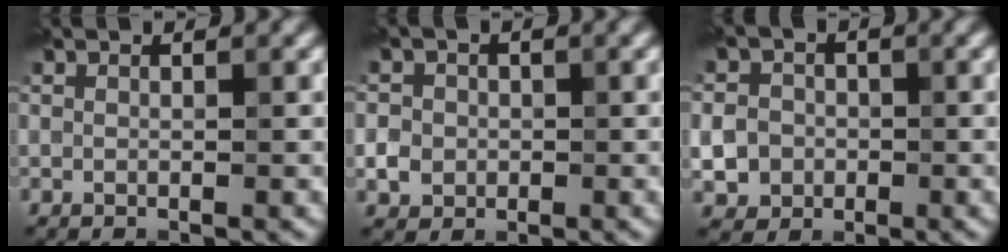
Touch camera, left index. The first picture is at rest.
{"total": 2.2, "force": [-0.2, 2.1, 0.7], "torque": [0.001, -0.001, -0.005]}
{"total": 6.2, "force": [-1.3, 5.8, 1.9], "torque": [-0.027, -0.002, -0.050]}